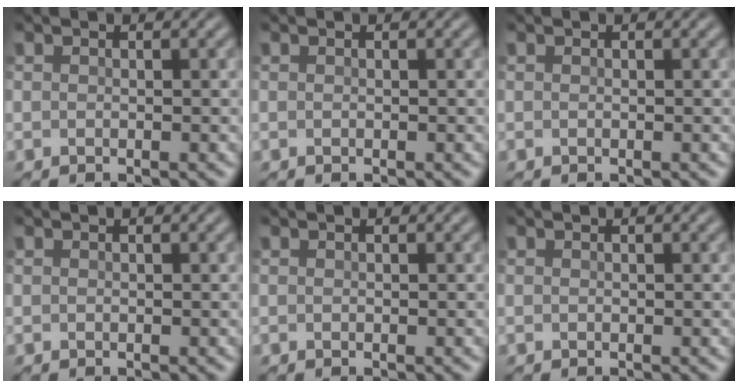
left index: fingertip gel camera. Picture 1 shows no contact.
{"total": 0.0}
{"total": 0.0}
{"total": 0.0}
{"total": 0.0}
{"total": 0.0}